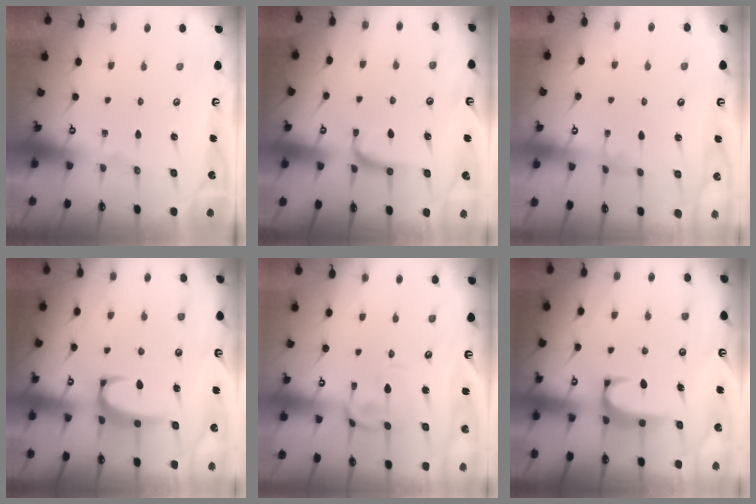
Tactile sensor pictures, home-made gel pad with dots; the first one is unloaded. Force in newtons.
{"total": 0.5, "press": 0.0, "slide": 0.5}
{"total": 2.6, "press": 2.6, "slide": 0.2}
{"total": 3.4, "press": 3.3, "slide": 0.7}
{"total": 2.6, "press": 2.5, "slide": 0.9}
{"total": 2.0, "press": 2.0, "slide": 0.3}